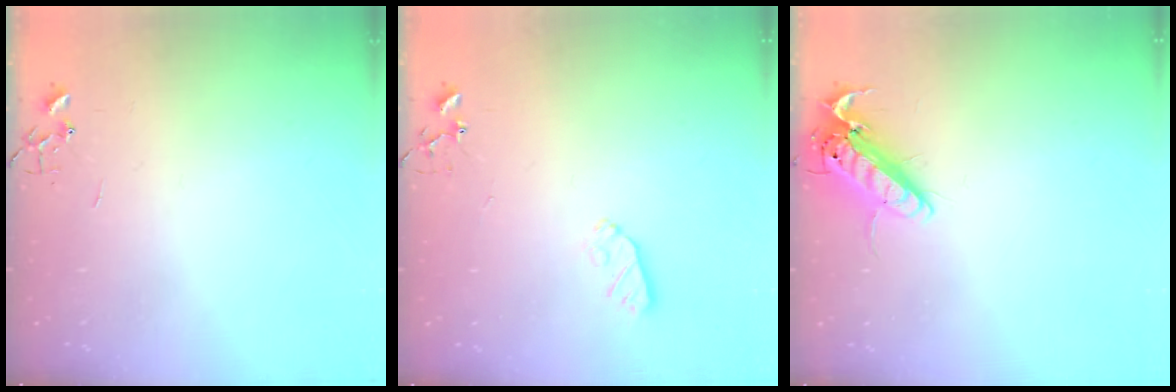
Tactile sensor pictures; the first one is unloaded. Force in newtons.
{"total": 5.5, "press": 5.4, "slide": 1.1}
{"total": 13.8, "press": 13.6, "slide": 2.3}